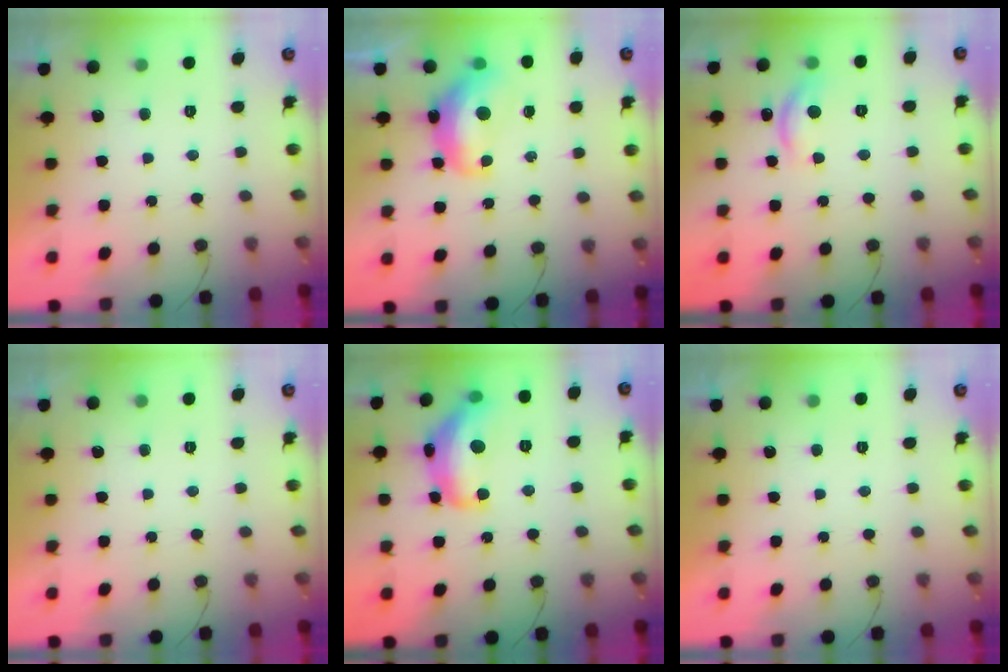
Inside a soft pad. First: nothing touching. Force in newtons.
{"total": 11.9, "press": 11.9, "slide": 1.0}
{"total": 10.6, "press": 10.5, "slide": 0.7}
{"total": 0.0}
{"total": 15.9, "press": 15.9, "slide": 0.8}
{"total": 0.0}